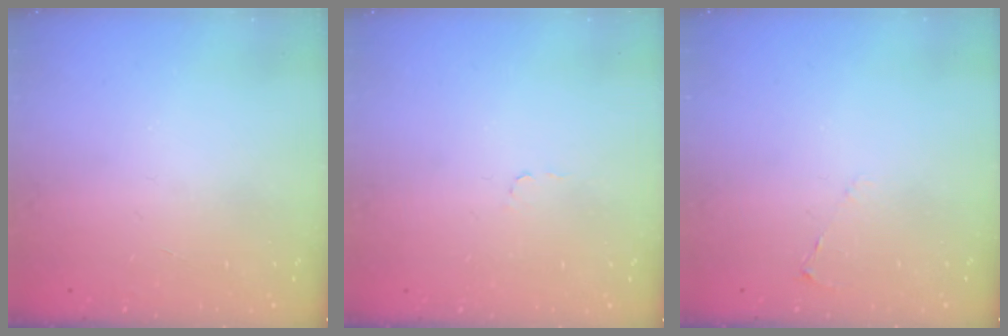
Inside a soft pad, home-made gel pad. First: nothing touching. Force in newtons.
{"total": 2.7, "press": 2.7, "slide": 0.3}
{"total": 2.4, "press": 2.3, "slide": 0.4}